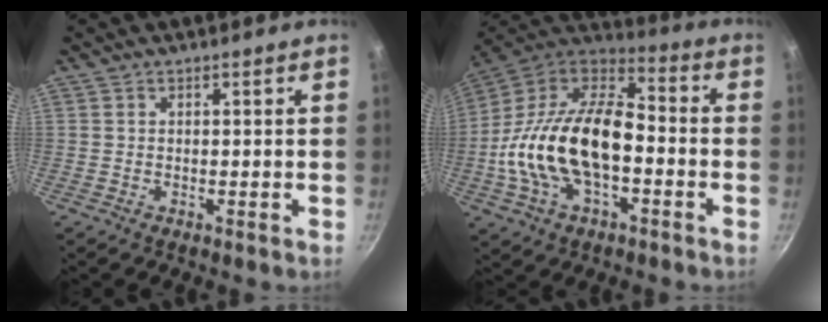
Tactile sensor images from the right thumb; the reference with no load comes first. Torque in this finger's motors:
{"motor_torque": [0.50, 1.23, 1.50, -1.27, 0.49]}